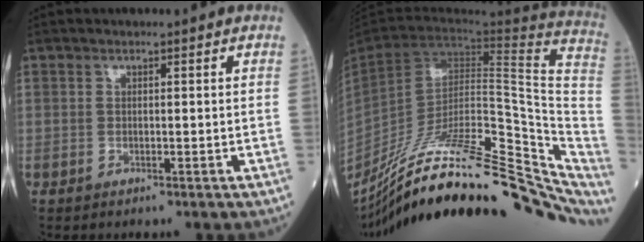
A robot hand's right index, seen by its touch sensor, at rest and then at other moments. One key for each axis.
{"total": 33.6, "fx": -23.1, "fy": 9.5, "fz": 22.5, "tx": -0.287, "ty": -0.021, "tz": -0.343}